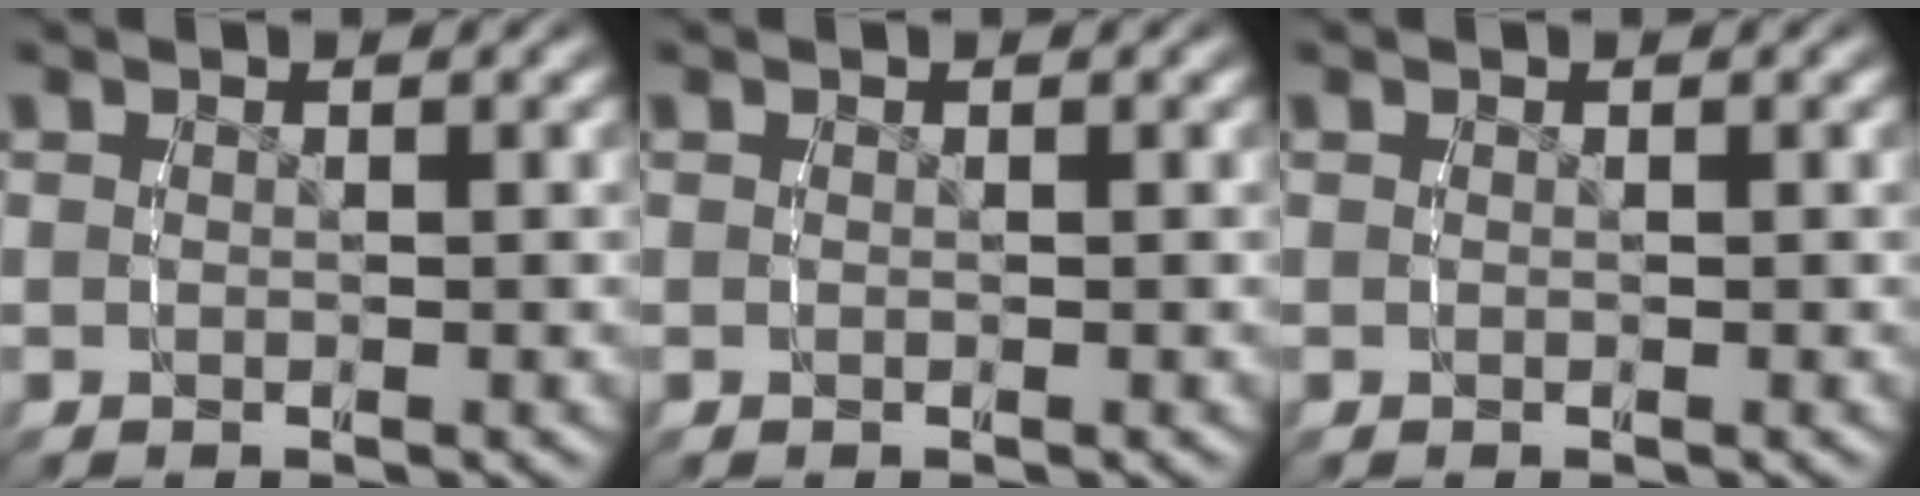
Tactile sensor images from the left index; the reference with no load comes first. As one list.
[{"total": 0.0}, {"total": 0.0}]